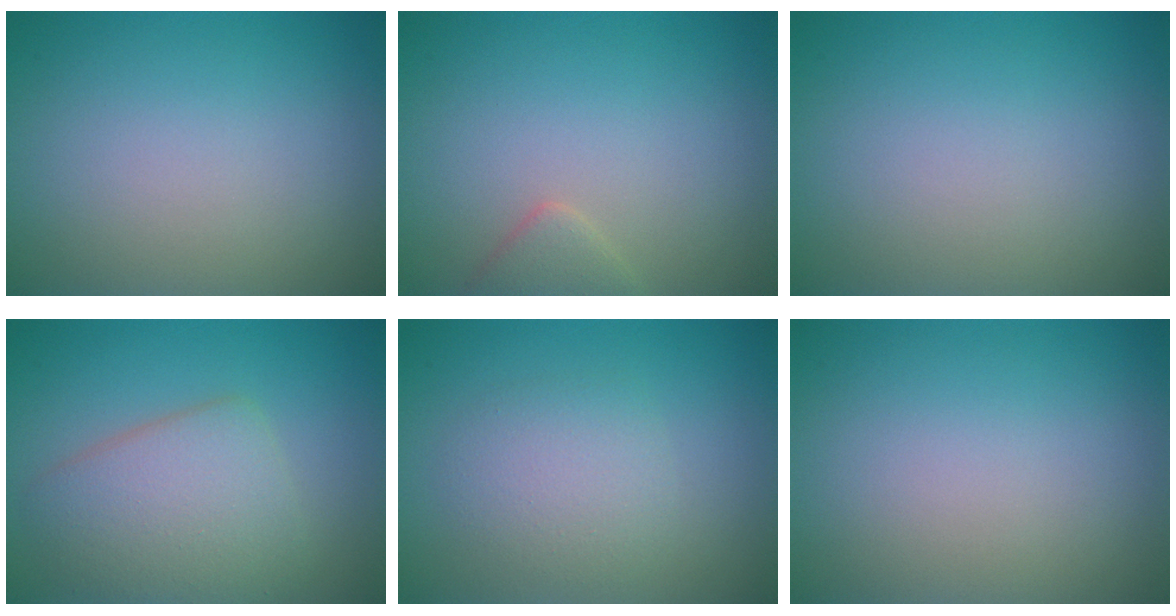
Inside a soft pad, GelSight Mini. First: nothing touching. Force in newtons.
{"total": 1.6, "press": 1.6, "slide": 0.1}
{"total": 0.0}
{"total": 5.3, "press": 5.2, "slide": 0.3}
{"total": 2.8, "press": 2.8, "slide": 0.2}
{"total": 0.0}